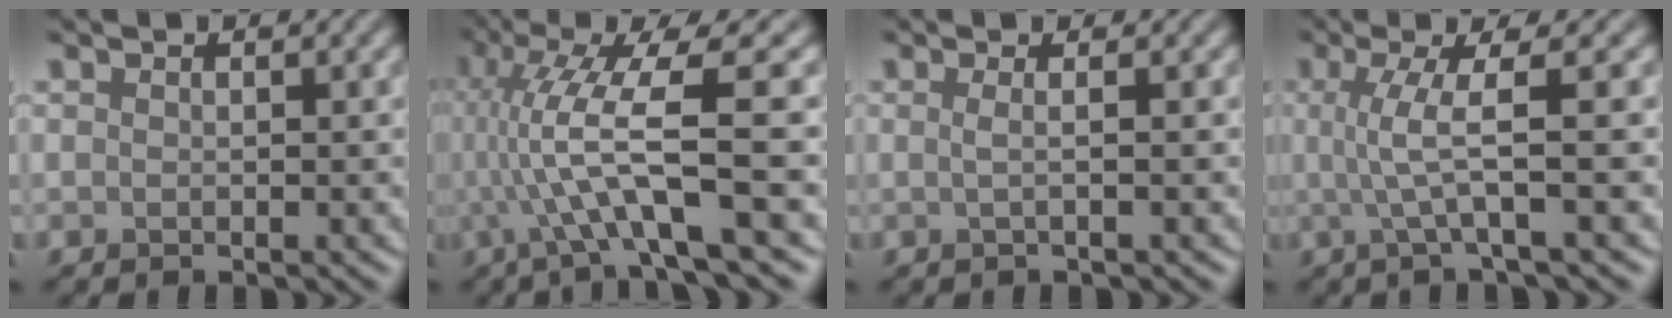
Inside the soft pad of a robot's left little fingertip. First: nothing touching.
{"total": 9.6, "force": [-0.6, 1.8, 9.4], "torque": [-0.166, 0.005, -0.011]}
{"total": 1.9, "force": [0.0, 0.8, 1.7], "torque": [-0.019, -0.001, -0.030]}
{"total": 4.2, "force": [-0.2, 0.6, 4.2], "torque": [-0.076, 0.004, -0.004]}